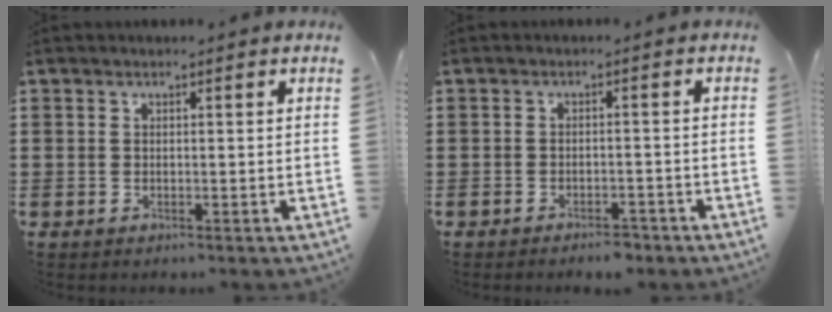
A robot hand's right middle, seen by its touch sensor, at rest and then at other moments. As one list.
[{"total": 2.0, "force": [-2.0, 0.3, 0.2], "torque": [-0.010, 0.001, -0.041]}]